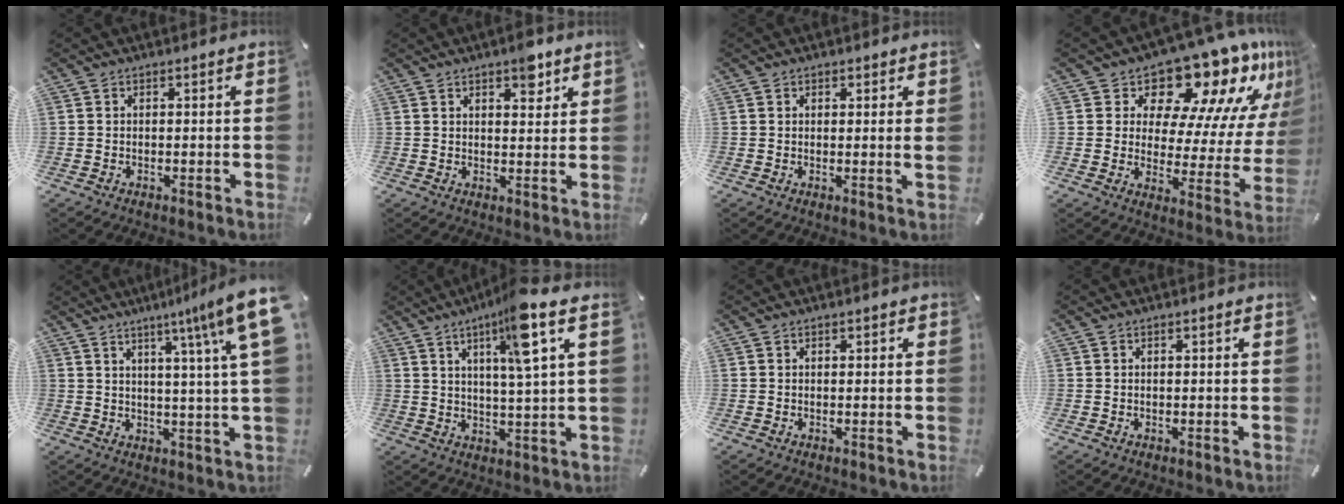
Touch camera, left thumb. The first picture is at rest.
{"total": 5.6, "force": [3.6, 2.7, 3.3], "torque": [-0.025, -0.018, 0.055]}
{"total": 1.4, "force": [0.7, 0.5, 1.2], "torque": [-0.008, -0.005, 0.008]}
{"total": 17.4, "force": [14.4, 6.7, 7.2], "torque": [-0.080, -0.145, 0.231]}
{"total": 14.0, "force": [6.4, 0.9, 12.5], "torque": [-0.192, -0.035, 0.094]}
{"total": 11.8, "force": [5.8, 1.5, 10.1], "torque": [-0.155, -0.024, 0.090]}
{"total": 0.0}
{"total": 0.0}